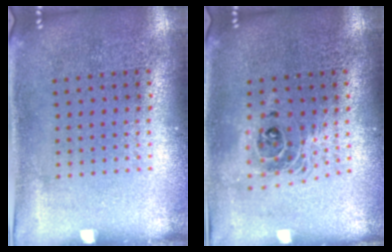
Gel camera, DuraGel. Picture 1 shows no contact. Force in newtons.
{"total": 1.7, "press": 1.4, "slide": 1.0}